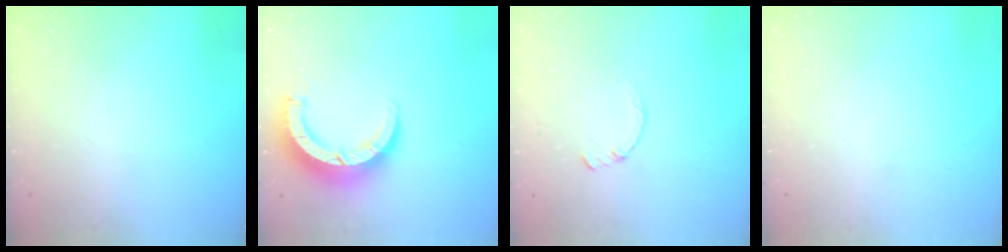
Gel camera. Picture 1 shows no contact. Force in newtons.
{"total": 9.1, "press": 9.1, "slide": 1.1}
{"total": 0.0}
{"total": 0.0}